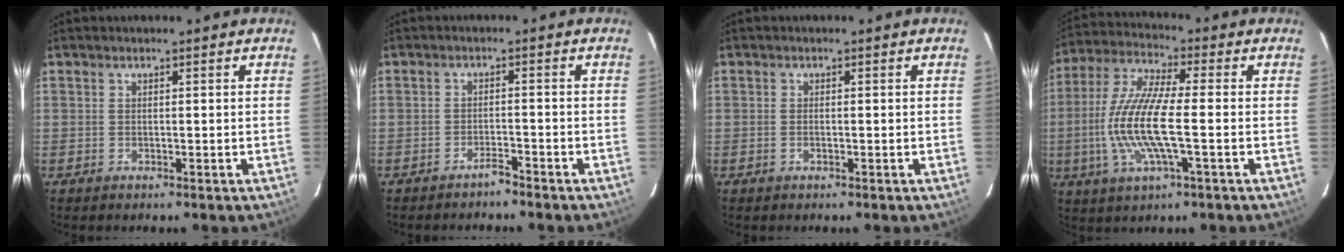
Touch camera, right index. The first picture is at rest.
{"total": 2.0, "force": [-2.0, 0.1, 0.5], "torque": [-0.014, 0.002, -0.030]}
{"total": 0.8, "force": [-0.2, 0.3, 0.7], "torque": [-0.016, 0.001, -0.005]}
{"total": 14.0, "force": [-2.2, 2.7, 13.6], "torque": [-0.280, -0.002, -0.047]}